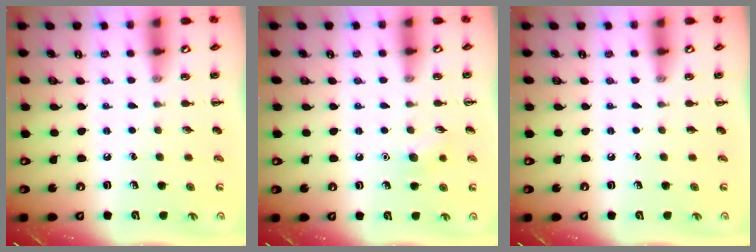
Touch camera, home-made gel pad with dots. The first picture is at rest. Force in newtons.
{"total": 6.9, "press": 6.7, "slide": 1.6}
{"total": 0.0}